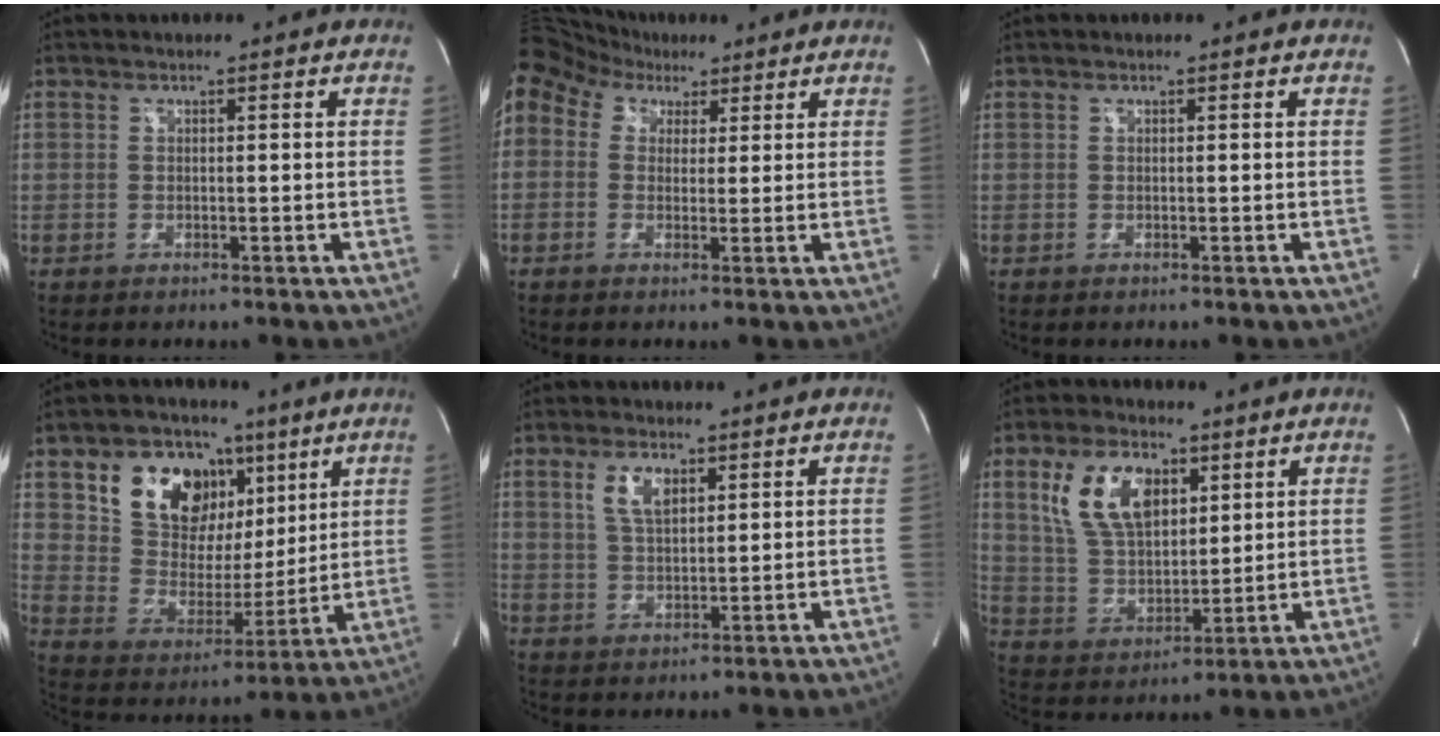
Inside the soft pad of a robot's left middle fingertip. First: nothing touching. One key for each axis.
{"total": 18.6, "fx": 9.6, "fy": 13.5, "fz": 8.5, "tx": -0.273, "ty": 0.106, "tz": 0.183}
{"total": 0.0}
{"total": 15.2, "fx": 7.8, "fy": 10.1, "fz": 8.2, "tx": -0.147, "ty": 0.029, "tz": 0.146}
{"total": 5.1, "fx": 2.4, "fy": 2.2, "fz": 4.0, "tx": -0.082, "ty": 0.007, "tz": 0.050}
{"total": 12.1, "fx": 5.3, "fy": 6.5, "fz": 8.7, "tx": -0.184, "ty": 0.020, "tz": 0.107}